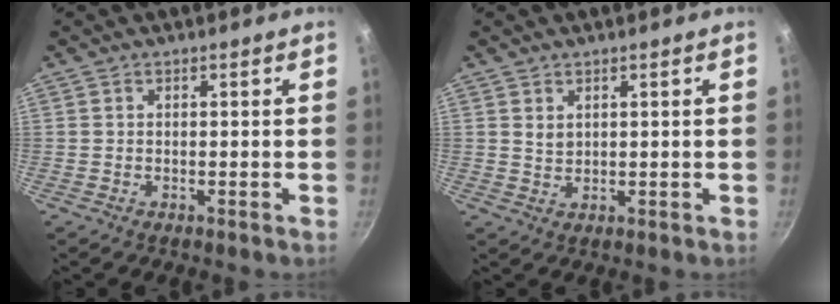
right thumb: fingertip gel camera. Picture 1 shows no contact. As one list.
[{"total": 1.8, "force": [1.1, 1.1, 1.0], "torque": [-0.013, -0.009, 0.024]}]